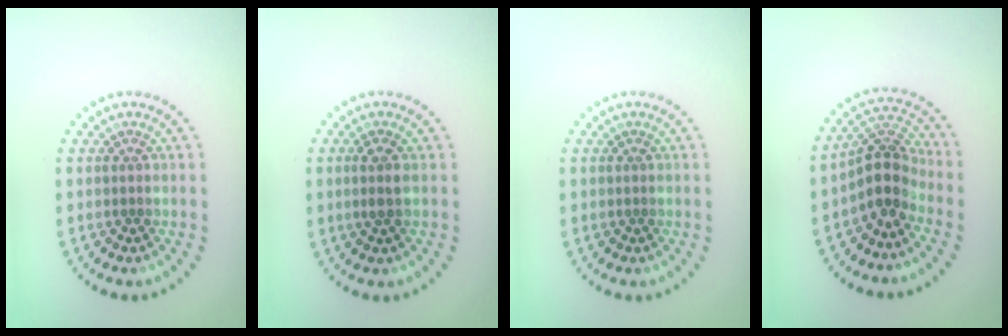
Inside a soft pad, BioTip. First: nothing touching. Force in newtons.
{"total": 1.5, "press": 1.3, "slide": 0.8}
{"total": 0.0}
{"total": 3.8, "press": 2.8, "slide": 2.5}